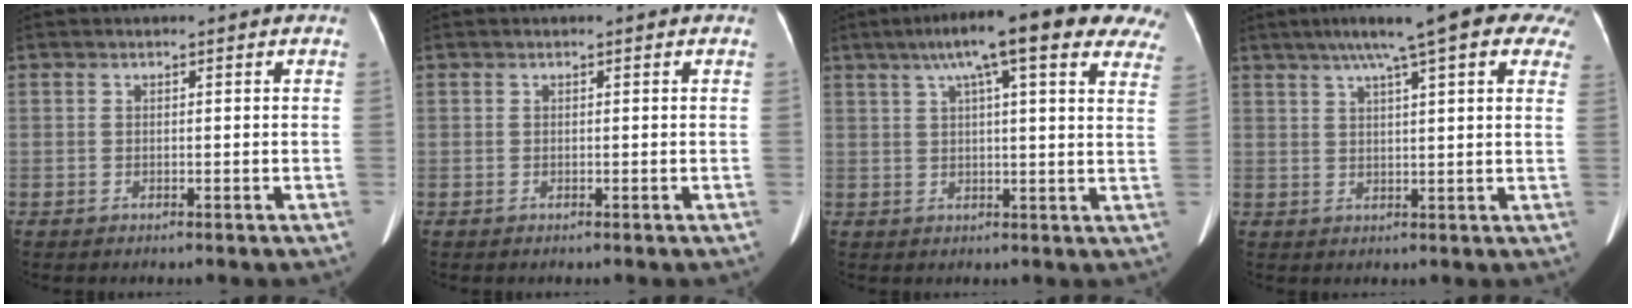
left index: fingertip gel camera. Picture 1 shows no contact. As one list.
[{"total": 0.0}, {"total": 19.0, "force": [12.6, 3.3, 13.8], "torque": [-0.206, 0.051, 0.152]}, {"total": 17.6, "force": [11.9, 3.2, 12.6], "torque": [-0.191, 0.054, 0.145]}]